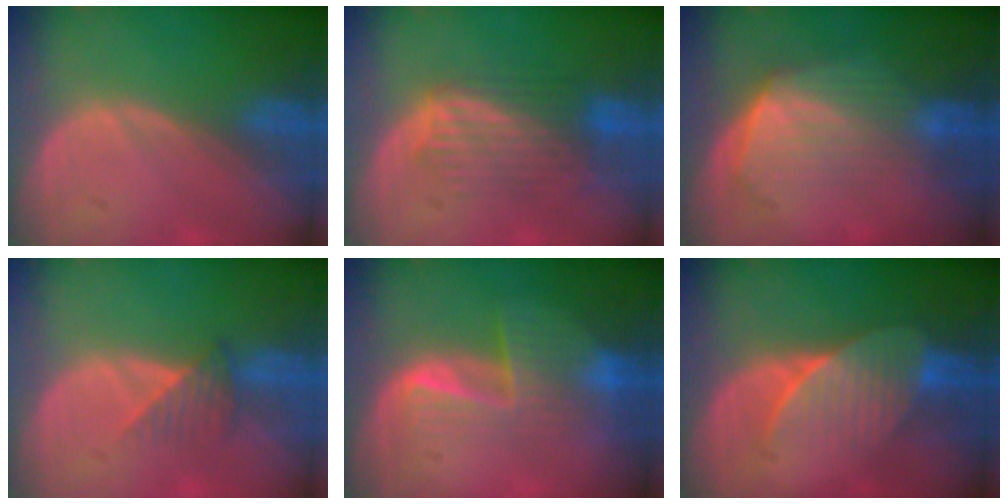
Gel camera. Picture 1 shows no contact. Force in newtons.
{"total": 6.1, "press": 6.1, "slide": 0.6}
{"total": 7.2, "press": 6.5, "slide": 3.0}
{"total": 3.3, "press": 2.9, "slide": 1.5}
{"total": 6.7, "press": 6.4, "slide": 2.2}
{"total": 7.2, "press": 6.6, "slide": 2.8}